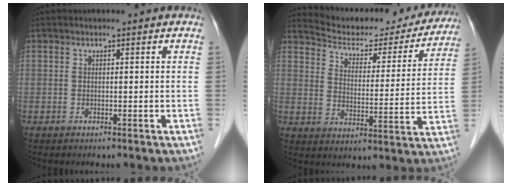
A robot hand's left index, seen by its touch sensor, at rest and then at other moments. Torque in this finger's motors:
{"motor_torque": [0.69, -0.94, 0.02, -0.01]}